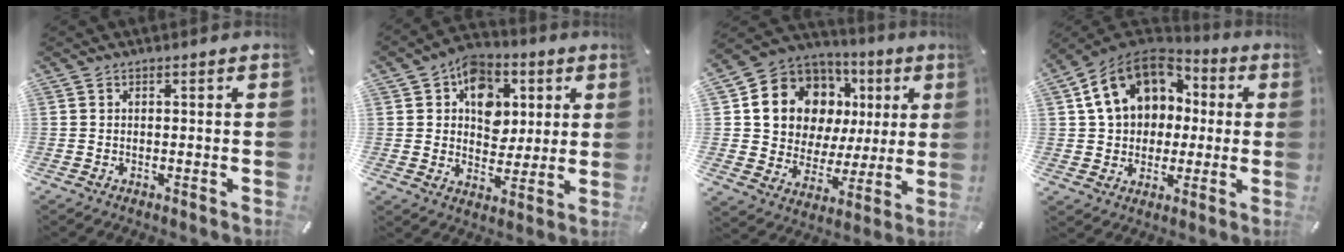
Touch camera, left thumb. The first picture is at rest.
{"total": 11.0, "force": [3.2, 9.1, 5.3], "torque": [-0.071, -0.010, 0.059]}
{"total": 13.8, "force": [5.5, 11.6, 5.0], "torque": [-0.089, -0.043, 0.114]}
{"total": 15.6, "force": [4.1, 12.8, 7.8], "torque": [-0.160, -0.007, 0.081]}